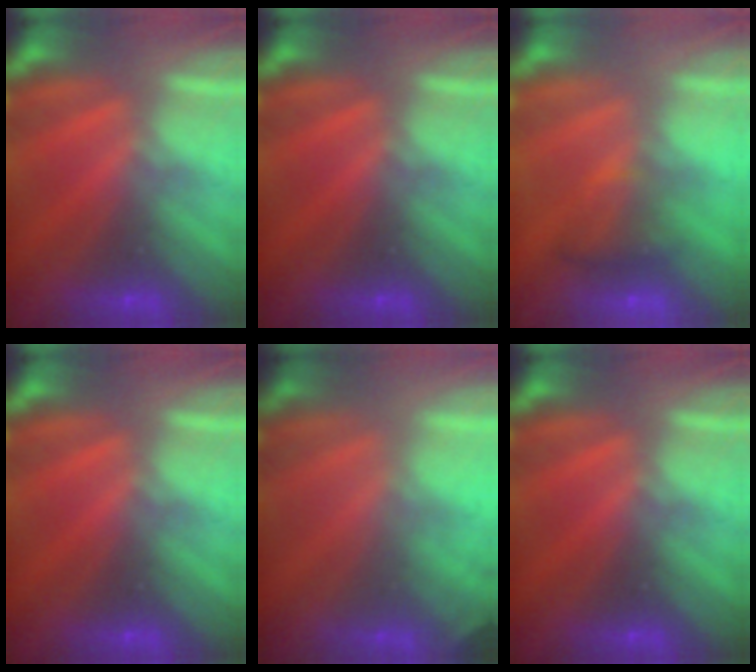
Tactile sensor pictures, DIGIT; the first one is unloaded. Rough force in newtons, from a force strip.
{"total": 0.0}
{"total": 7.2}
{"total": 0.0}
{"total": 1.9}
{"total": 0.0}